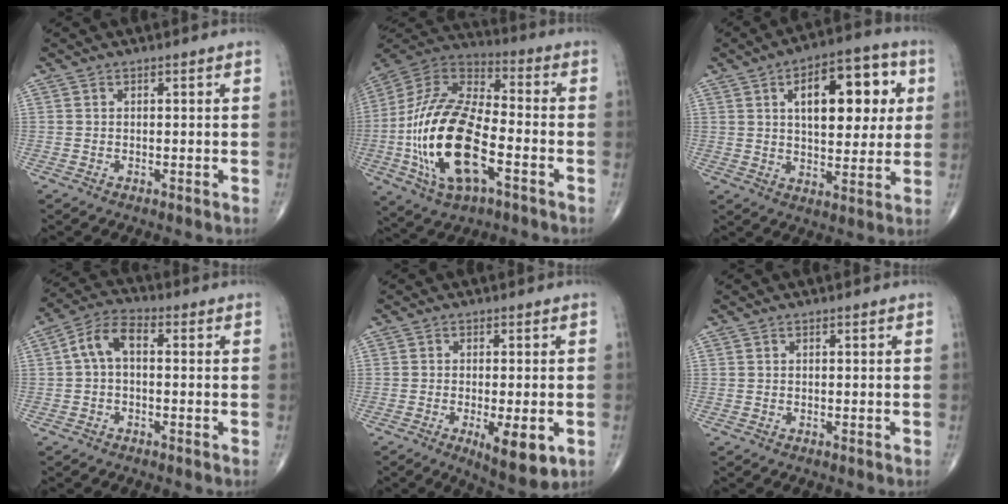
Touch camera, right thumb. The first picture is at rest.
{"total": 23.6, "force": [-6.1, 11.0, 20.0], "torque": [-0.408, 0.023, -0.107]}
{"total": 17.1, "force": [4.7, 8.5, 14.1], "torque": [-0.159, 0.003, 0.066]}
{"total": 6.6, "force": [0.2, 3.7, 5.4], "torque": [-0.101, 0.026, -0.007]}
{"total": 8.4, "force": [-2.7, 2.6, 7.5], "torque": [-0.106, -0.017, -0.036]}
{"total": 0.0}